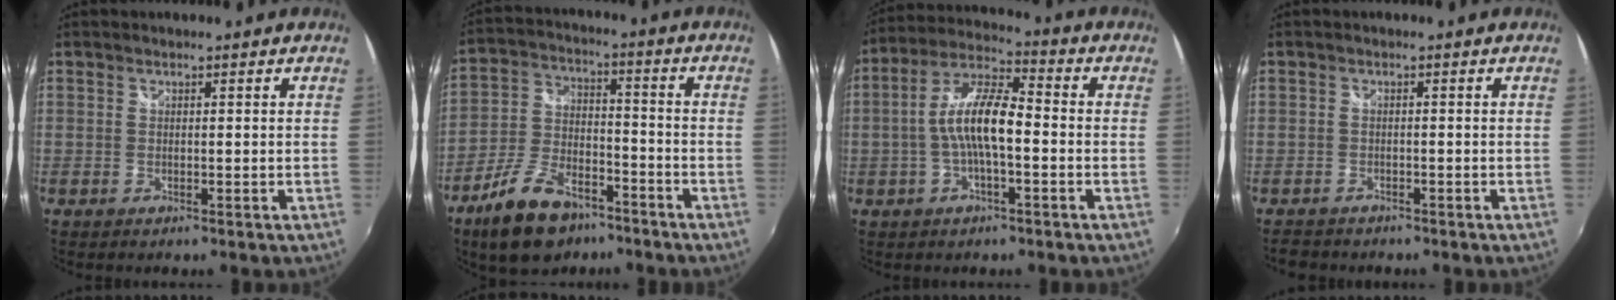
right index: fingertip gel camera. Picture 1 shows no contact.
{"total": 14.2, "force": [-9.5, 7.1, 7.9], "torque": [-0.170, -0.002, -0.165]}
{"total": 10.4, "force": [-1.8, 2.9, 9.8], "torque": [-0.203, 0.015, -0.036]}
{"total": 2.9, "force": [-2.4, 1.6, 0.3], "torque": [-0.015, 0.002, -0.045]}